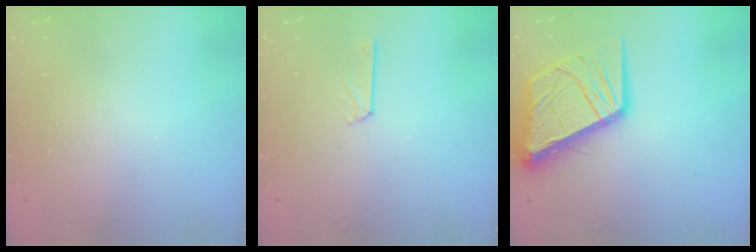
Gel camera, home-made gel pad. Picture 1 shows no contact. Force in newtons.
{"total": 3.3, "press": 3.3, "slide": 0.3}
{"total": 16.0, "press": 15.9, "slide": 2.0}